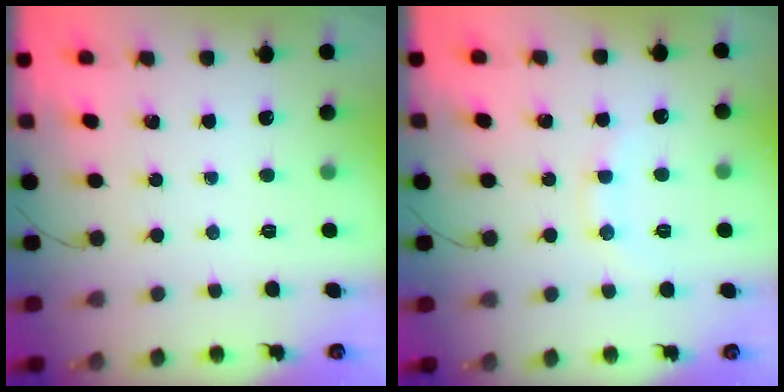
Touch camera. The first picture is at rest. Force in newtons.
{"total": 8.6, "press": 8.6, "slide": 1.0}